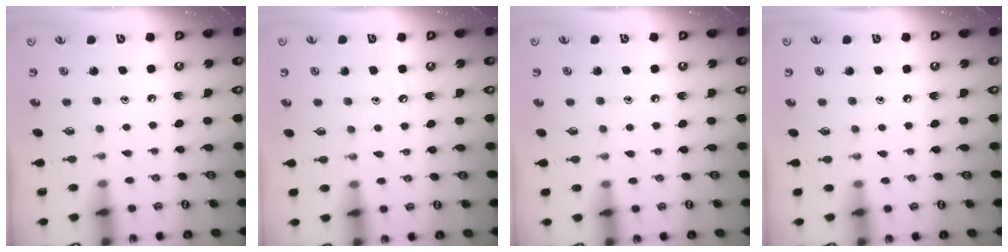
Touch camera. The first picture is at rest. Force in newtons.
{"total": 4.9, "press": 4.9, "slide": 0.5}
{"total": 4.0, "press": 4.0, "slide": 0.6}
{"total": 2.7, "press": 2.7, "slide": 0.4}